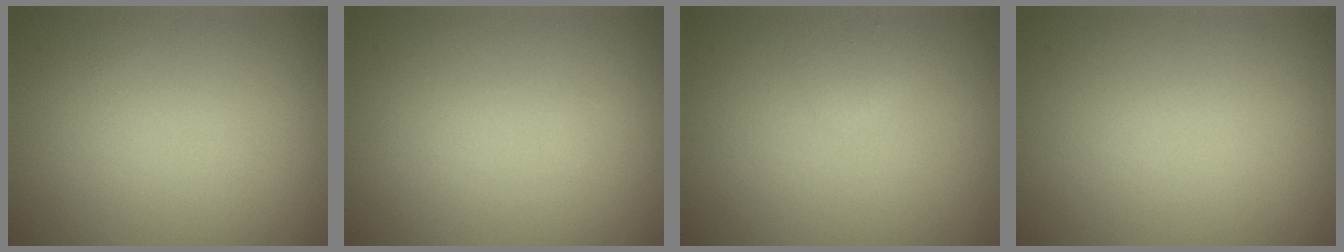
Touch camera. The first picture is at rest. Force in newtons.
{"total": 0.0}
{"total": 0.8, "press": 0.8, "slide": 0.0}
{"total": 0.0}